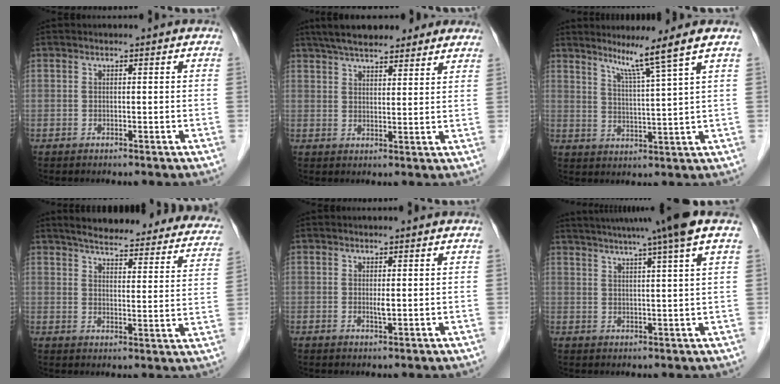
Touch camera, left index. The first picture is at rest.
{"total": 13.9, "force": [11.5, 3.5, 7.0], "torque": [-0.104, 0.036, 0.162]}
{"total": 6.8, "force": [4.6, -2.6, 4.3], "torque": [-0.076, -0.016, 0.084]}
{"total": 29.2, "force": [26.3, 5.6, 11.4], "torque": [-0.151, -0.041, 0.304]}
{"total": 1.0, "force": [0.2, 0.1, 1.0], "torque": [-0.023, -0.004, 0.006]}
{"total": 12.9, "force": [10.0, -2.0, 7.8], "torque": [-0.130, 0.007, 0.131]}